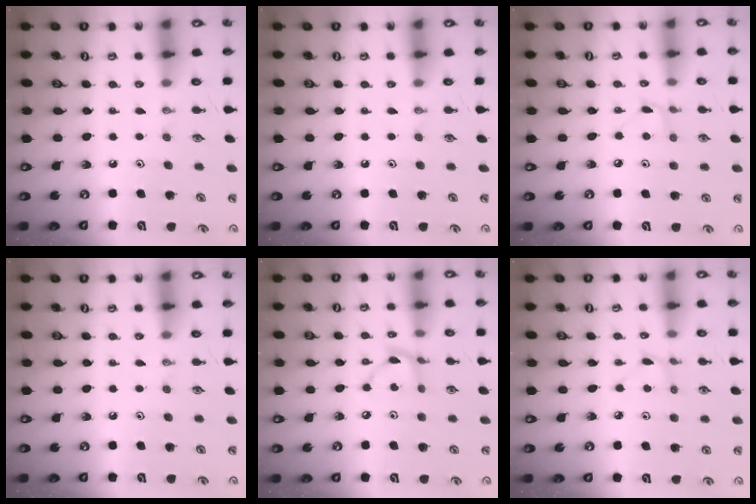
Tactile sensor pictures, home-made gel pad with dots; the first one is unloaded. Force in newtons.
{"total": 0.0}
{"total": 4.6, "press": 4.6, "slide": 0.7}
{"total": 0.0}
{"total": 7.1, "press": 7.1, "slide": 0.1}
{"total": 2.5, "press": 2.5, "slide": 0.3}